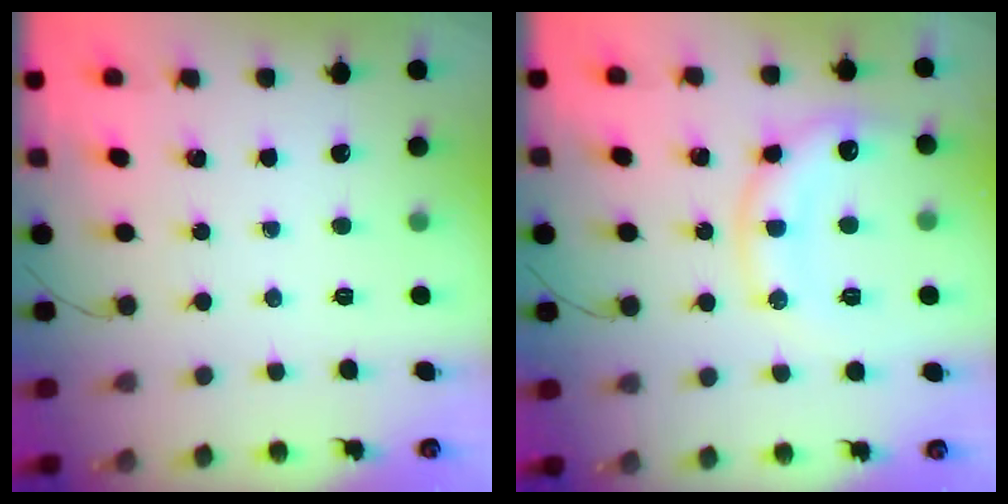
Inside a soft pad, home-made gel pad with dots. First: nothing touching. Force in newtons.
{"total": 13.5, "press": 13.5, "slide": 0.9}